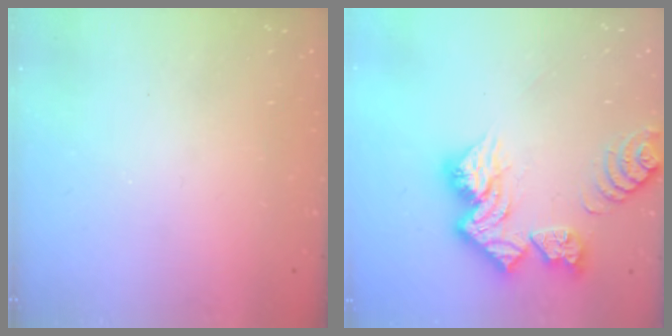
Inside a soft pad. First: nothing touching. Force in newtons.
{"total": 15.7, "press": 15.6, "slide": 1.7}